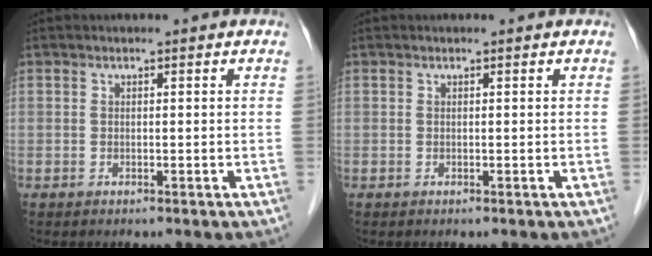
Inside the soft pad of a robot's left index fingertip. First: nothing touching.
{"total": 0.0}